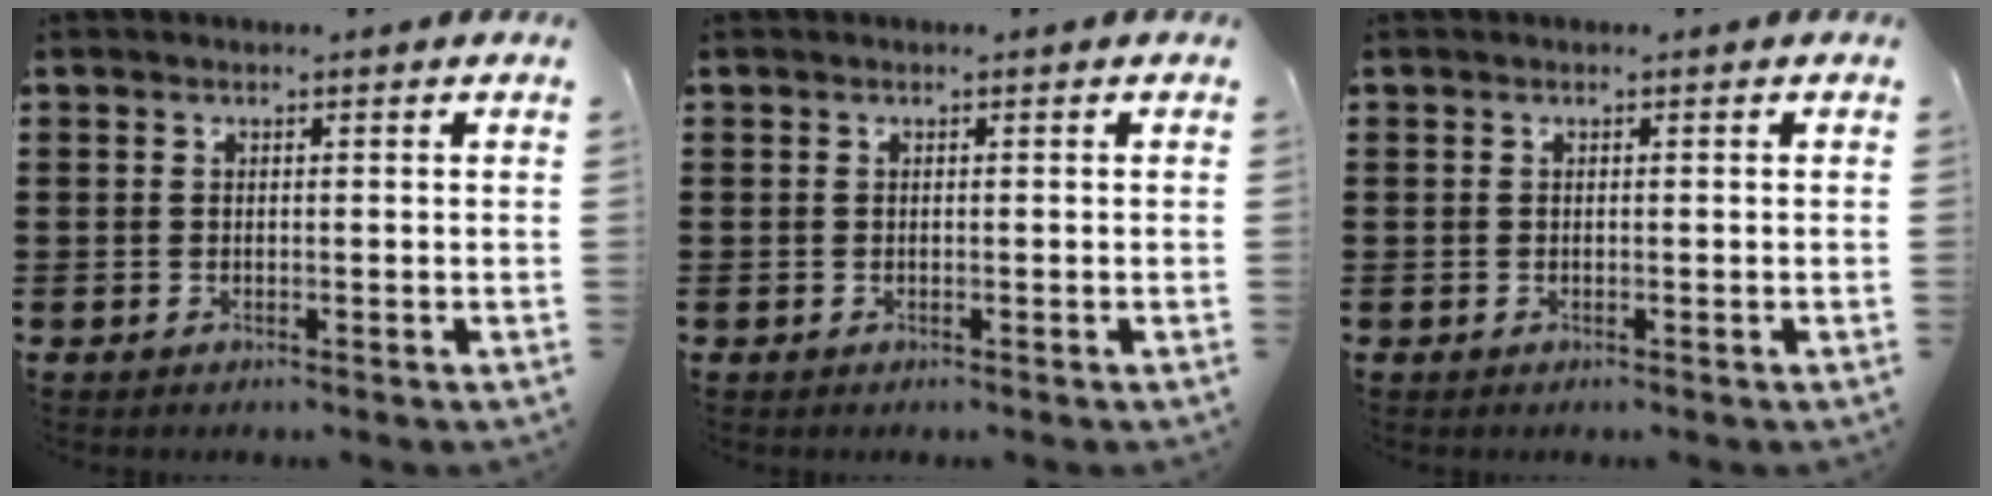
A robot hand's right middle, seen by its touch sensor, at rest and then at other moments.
{"total": 0.0}
{"total": 0.0}